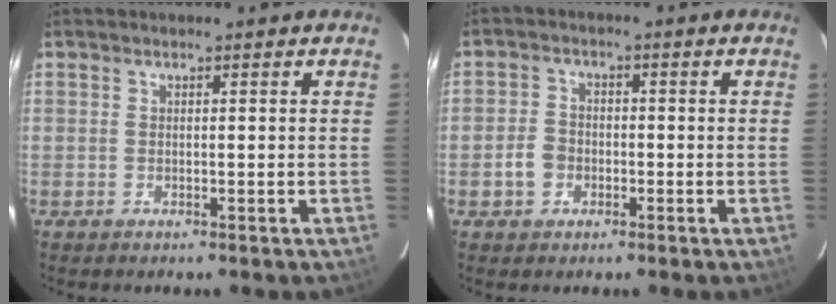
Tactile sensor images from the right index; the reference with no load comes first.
{"total": 4.2, "force": [-1.6, 3.5, 1.5], "torque": [-0.035, 0.012, -0.026]}